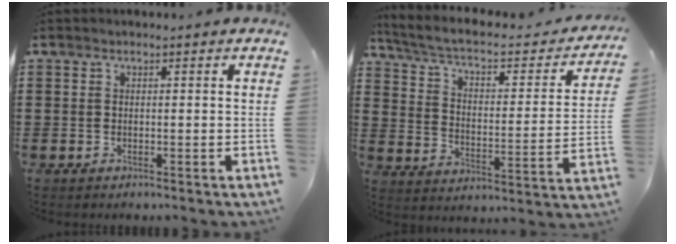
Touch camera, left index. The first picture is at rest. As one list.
[{"total": 4.6, "force": [3.4, 1.2, 2.8], "torque": [-0.072, -0.030, 0.050]}]